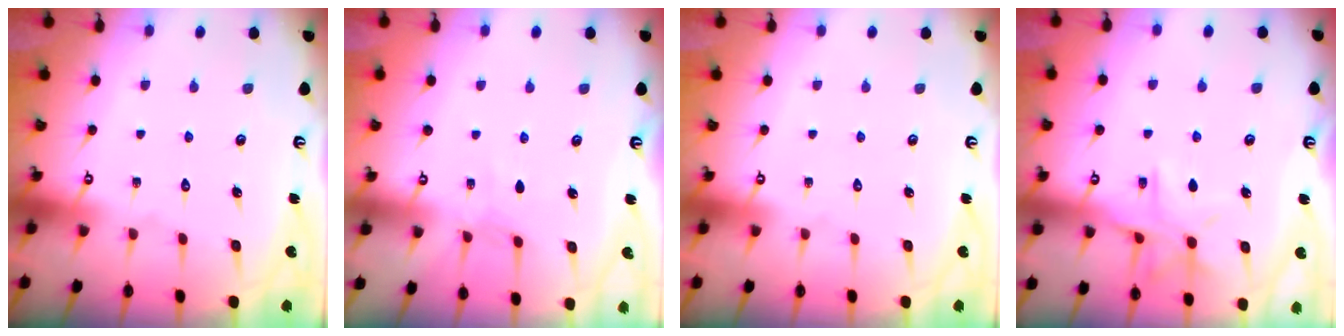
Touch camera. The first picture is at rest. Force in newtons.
{"total": 3.3, "press": 3.3, "slide": 0.4}
{"total": 0.0}
{"total": 9.6, "press": 9.6, "slide": 0.7}